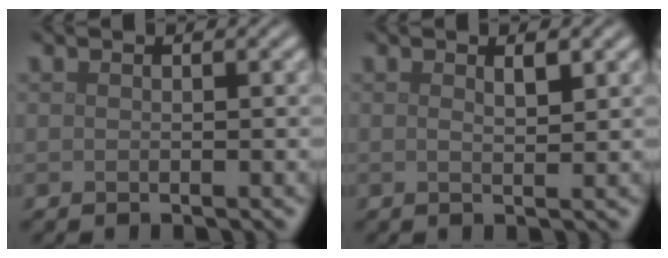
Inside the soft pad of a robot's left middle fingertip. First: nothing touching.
{"total": 1.2, "force": [0.5, 0.2, 1.1], "torque": [-0.019, -0.002, 0.007]}